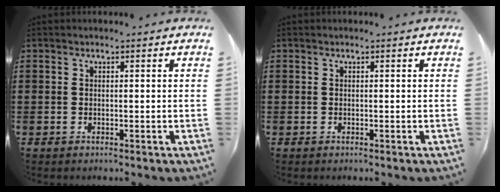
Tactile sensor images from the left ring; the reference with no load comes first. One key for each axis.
{"total": 0.0}